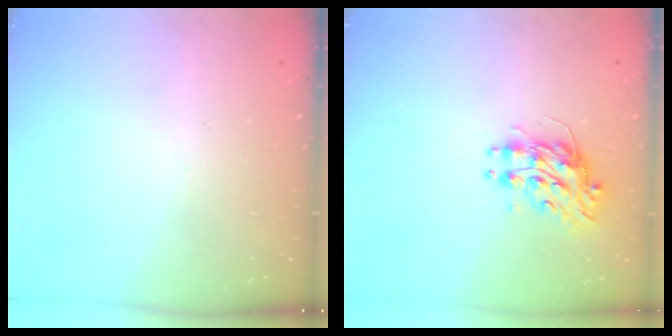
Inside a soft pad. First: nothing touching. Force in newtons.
{"total": 9.0, "press": 9.0, "slide": 0.7}